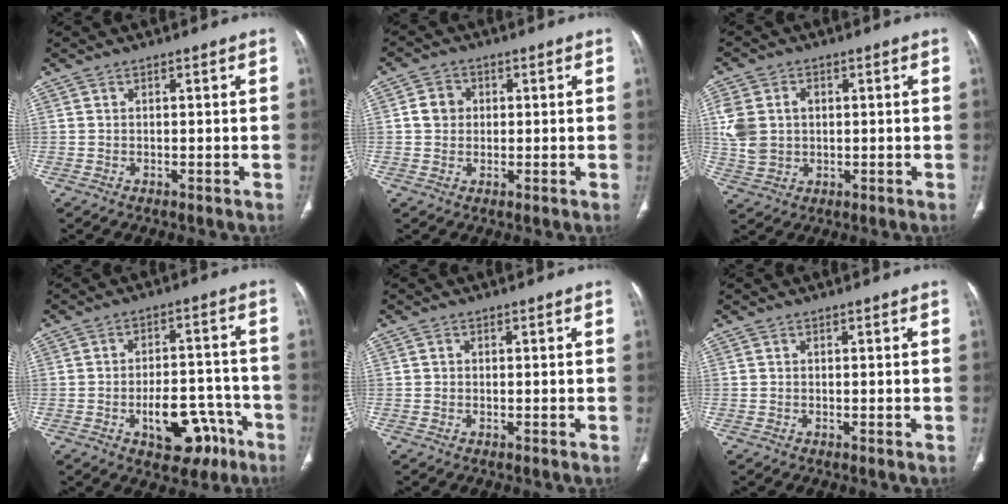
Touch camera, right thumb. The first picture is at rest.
{"total": 4.1, "force": [0.5, 3.7, 1.7], "torque": [-0.015, 0.007, 0.005]}
{"total": 8.3, "force": [1.1, 6.7, 4.8], "torque": [-0.091, 0.007, 0.027]}
{"total": 12.5, "force": [-5.8, 7.2, 8.4], "torque": [-0.086, 0.052, -0.069]}
{"total": 0.7, "force": [0.0, 0.7, 0.2], "torque": [0.001, 0.002, 0.000]}
{"total": 0.0}